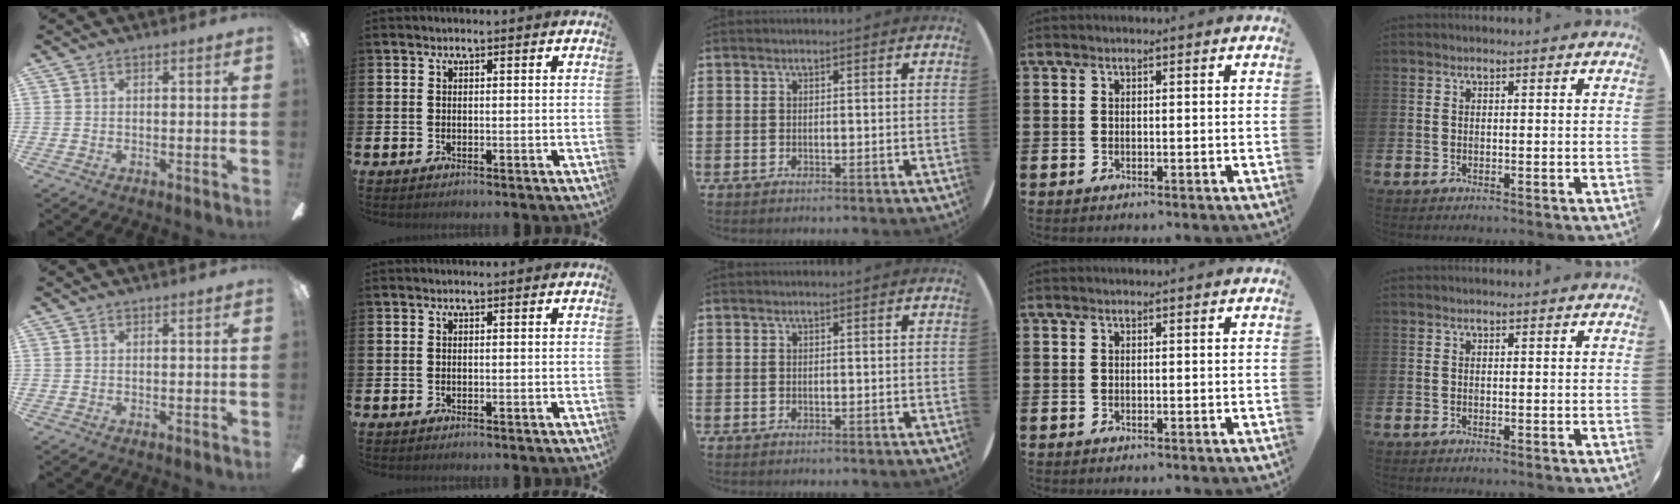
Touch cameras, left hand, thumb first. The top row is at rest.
{}